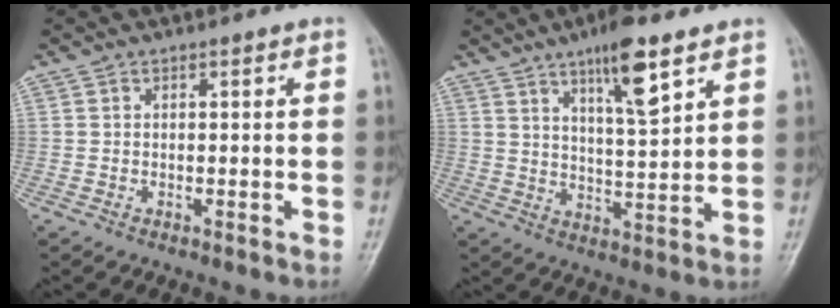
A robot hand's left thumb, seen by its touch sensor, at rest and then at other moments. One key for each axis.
{"total": 10.2, "fx": 6.1, "fy": 2.2, "fz": 7.9, "tx": -0.123, "ty": -0.035, "tz": 0.102}